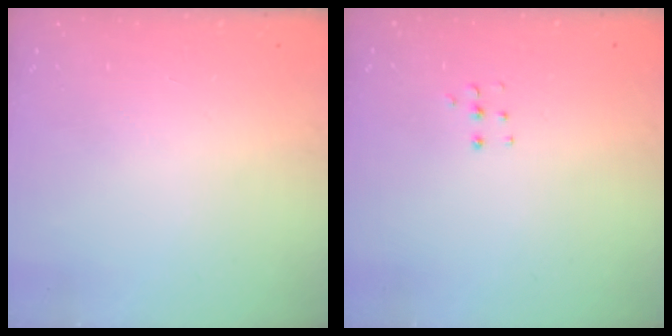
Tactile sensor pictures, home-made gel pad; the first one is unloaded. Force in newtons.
{"total": 4.0, "press": 4.0, "slide": 0.5}